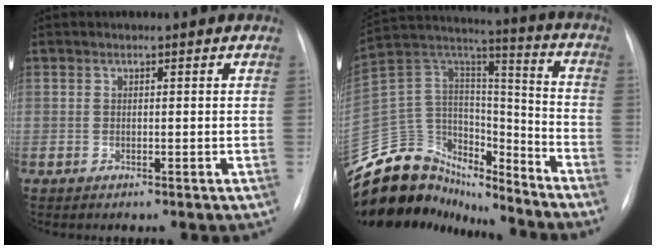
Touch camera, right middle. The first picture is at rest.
{"total": 21.7, "force": [-19.3, 8.5, 4.9], "torque": [-0.121, 0.072, -0.318]}